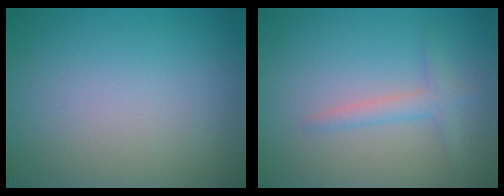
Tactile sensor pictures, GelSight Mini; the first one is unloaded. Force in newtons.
{"total": 1.8, "press": 1.8, "slide": 0.1}